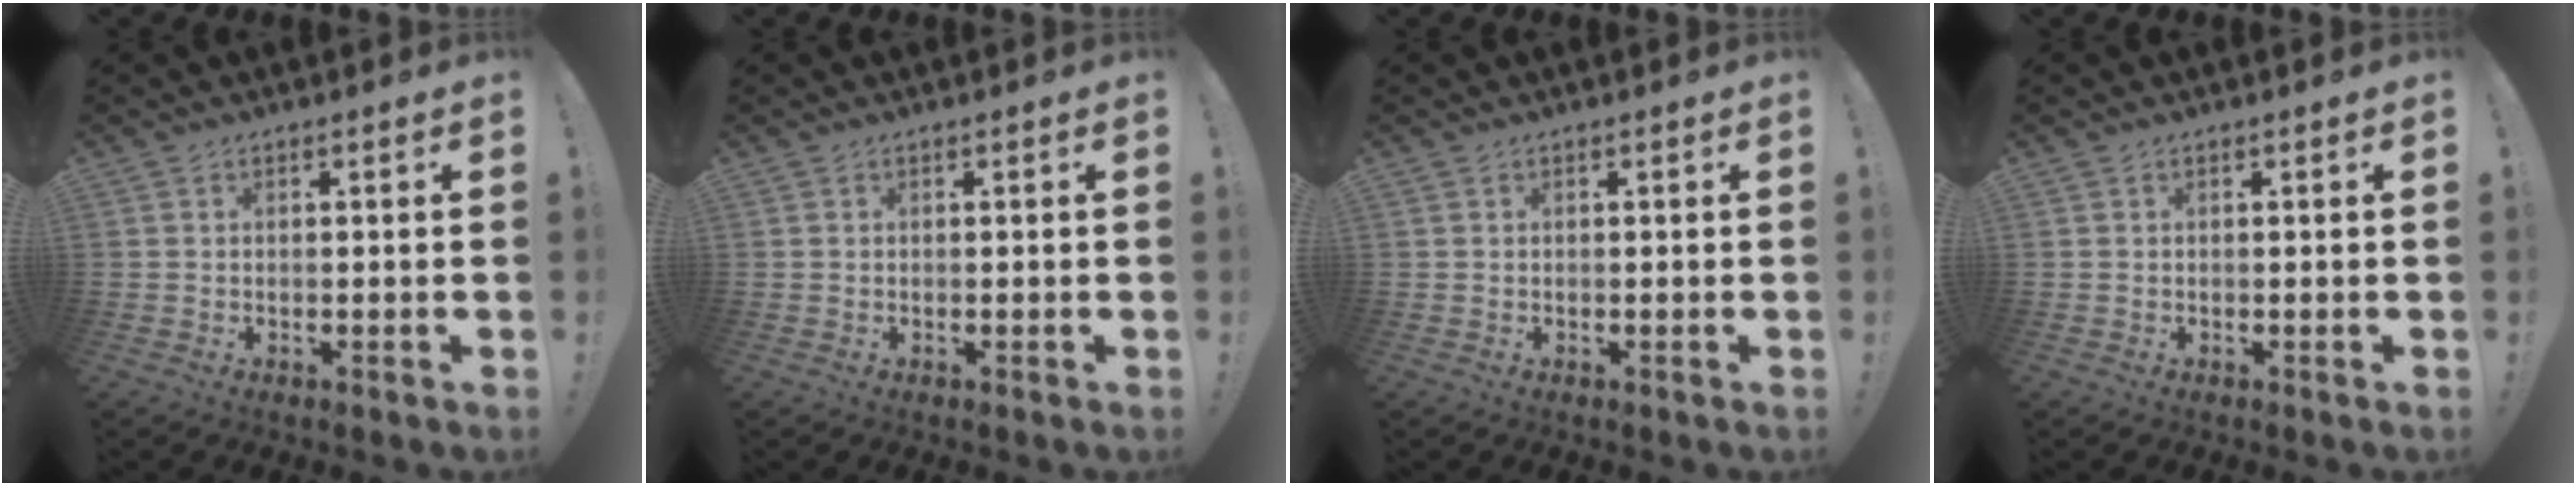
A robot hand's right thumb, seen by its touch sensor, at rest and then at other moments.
{"total": 0.0}
{"total": 0.0}
{"total": 0.0}